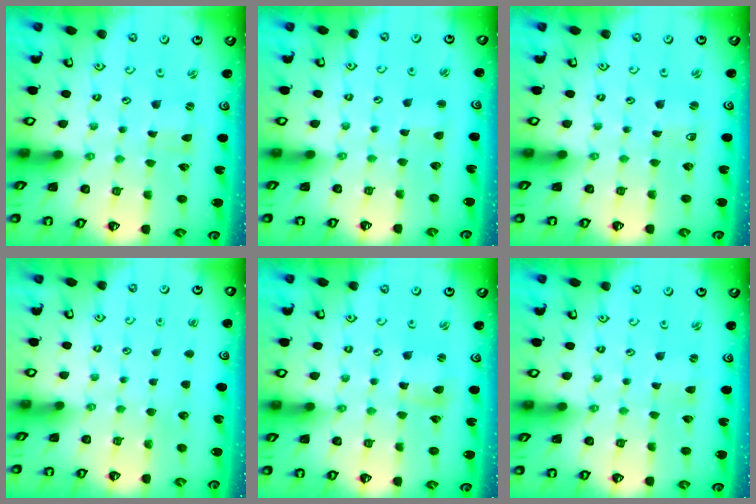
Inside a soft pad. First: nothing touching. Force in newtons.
{"total": 2.3, "press": 2.3, "slide": 0.2}
{"total": 1.4, "press": 1.4, "slide": 0.1}
{"total": 0.0}
{"total": 2.8, "press": 2.8, "slide": 0.3}
{"total": 0.7, "press": 0.7, "slide": 0.1}